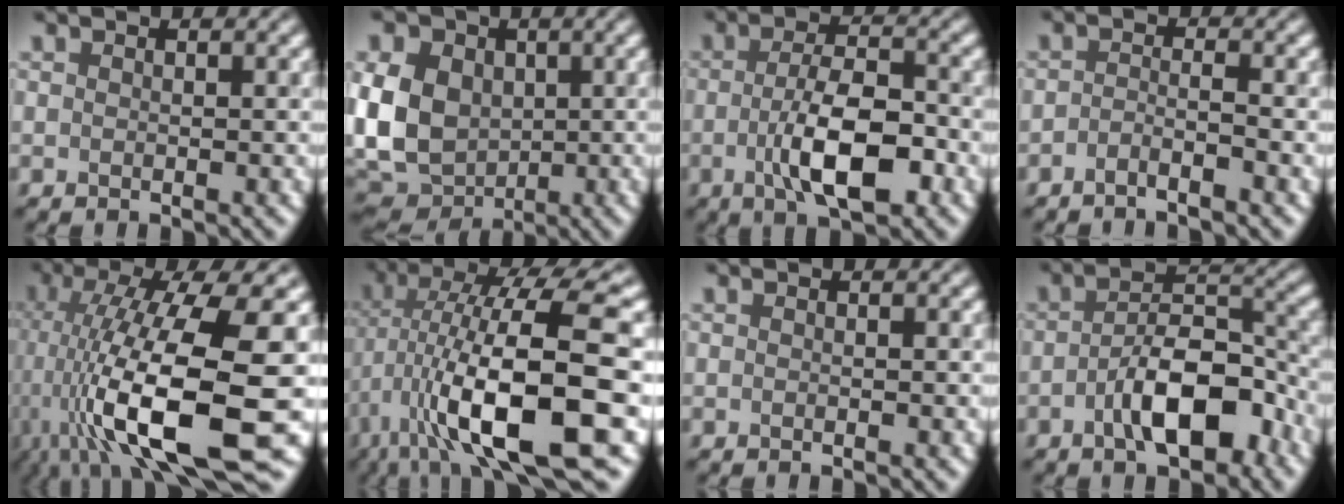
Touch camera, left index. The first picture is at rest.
{"total": 9.9, "force": [0.9, 7.7, 6.1], "torque": [-0.144, -0.001, 0.007]}
{"total": 6.8, "force": [-2.0, 2.5, 6.0], "torque": [-0.108, -0.002, -0.036]}
{"total": 1.5, "force": [-1.2, 0.2, 0.9], "torque": [-0.019, 0.000, -0.026]}
{"total": 15.1, "force": [-3.4, 4.2, 14.1], "torque": [-0.255, -0.004, -0.050]}
{"total": 13.8, "force": [-2.5, 3.8, 13.1], "torque": [-0.225, 0.011, -0.039]}
{"total": 0.0}
{"total": 7.3, "force": [-3.0, 3.2, 5.8], "torque": [-0.091, 0.011, -0.053]}